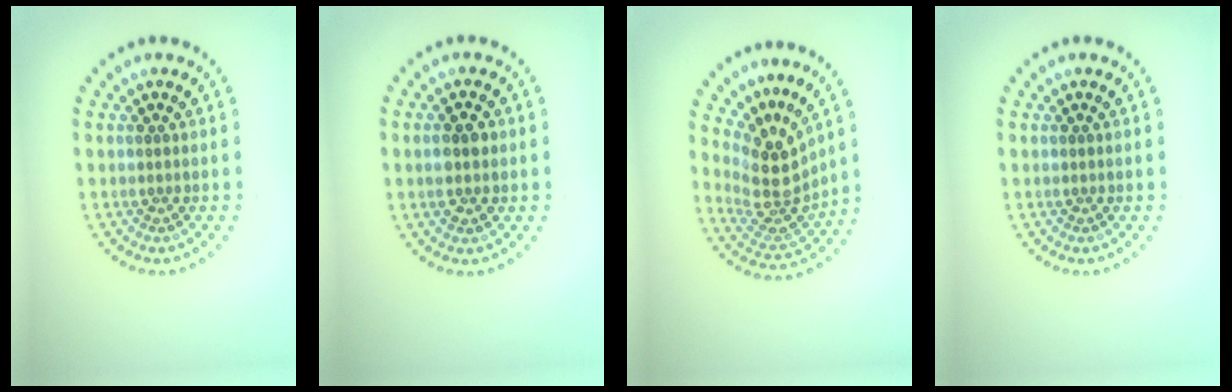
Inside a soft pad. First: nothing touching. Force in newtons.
{"total": 2.8, "press": 2.8, "slide": 0.1}
{"total": 4.2, "press": 3.1, "slide": 2.8}
{"total": 0.0}